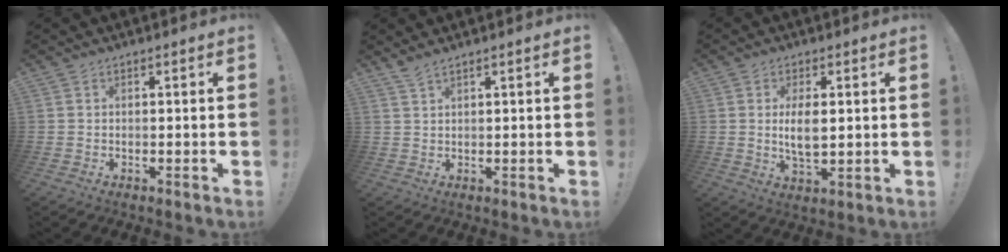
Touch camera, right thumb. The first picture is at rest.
{"total": 2.2, "force": [1.9, 0.2, 1.1], "torque": [-0.028, -0.009, 0.035]}
{"total": 6.4, "force": [0.8, 2.7, 5.7], "torque": [-0.101, -0.011, 0.008]}